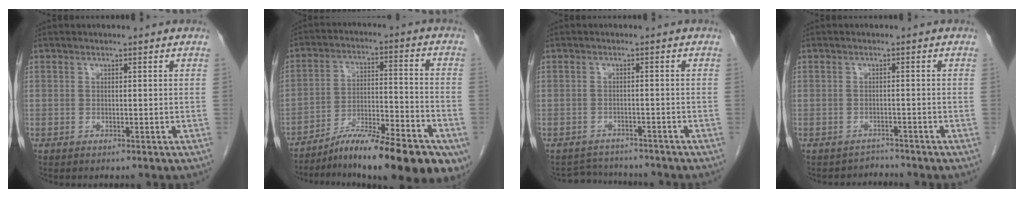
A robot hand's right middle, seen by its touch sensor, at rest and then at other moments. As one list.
[{"total": 19.6, "force": [-14.8, 3.0, 12.5], "torque": [-0.135, 0.012, -0.229]}, {"total": 4.5, "force": [-4.4, 0.8, -0.2], "torque": [-0.001, 0.002, -0.067]}, {"total": 2.0, "force": [-1.6, 0.0, -1.1], "torque": [0.019, -0.009, -0.026]}]